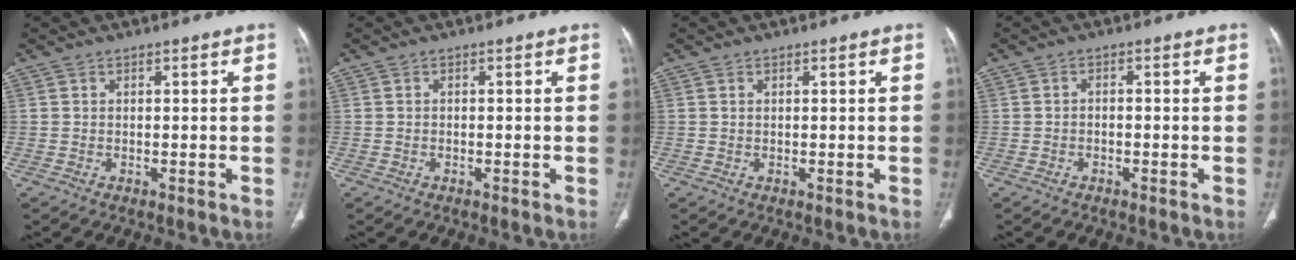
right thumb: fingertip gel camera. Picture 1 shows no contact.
{"total": 0.0}
{"total": 0.0}
{"total": 0.9, "force": [-0.5, 0.5, 0.5], "torque": [-0.007, 0.008, -0.010]}